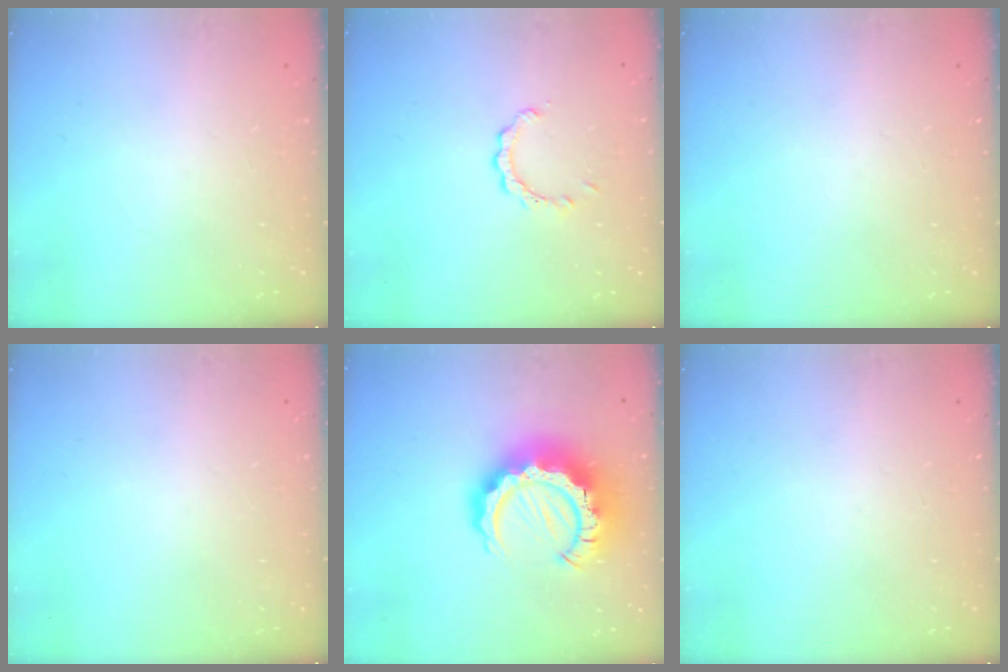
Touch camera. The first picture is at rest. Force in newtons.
{"total": 2.3, "press": 2.3, "slide": 0.3}
{"total": 0.0}
{"total": 0.0}
{"total": 16.9, "press": 16.8, "slide": 1.7}
{"total": 0.0}